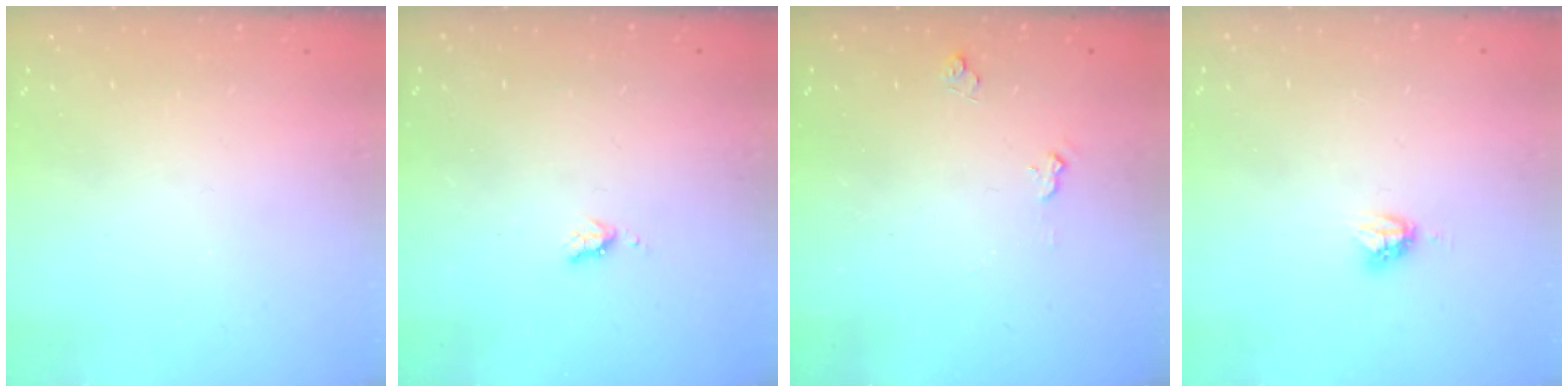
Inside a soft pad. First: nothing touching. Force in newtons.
{"total": 3.3, "press": 3.3, "slide": 0.6}
{"total": 4.7, "press": 4.7, "slide": 0.5}
{"total": 3.4, "press": 3.4, "slide": 0.4}